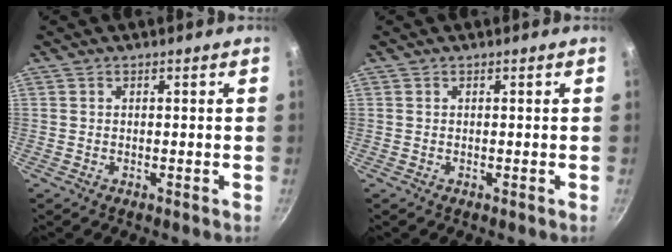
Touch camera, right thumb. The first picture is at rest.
{"total": 0.0}